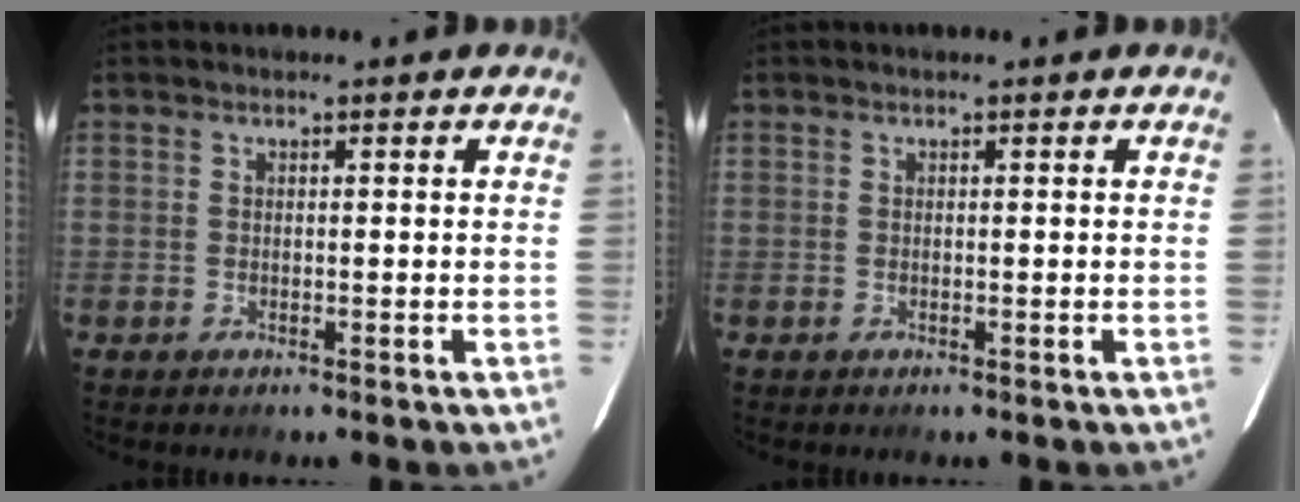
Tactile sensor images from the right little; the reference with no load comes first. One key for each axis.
{"total": 0.0}